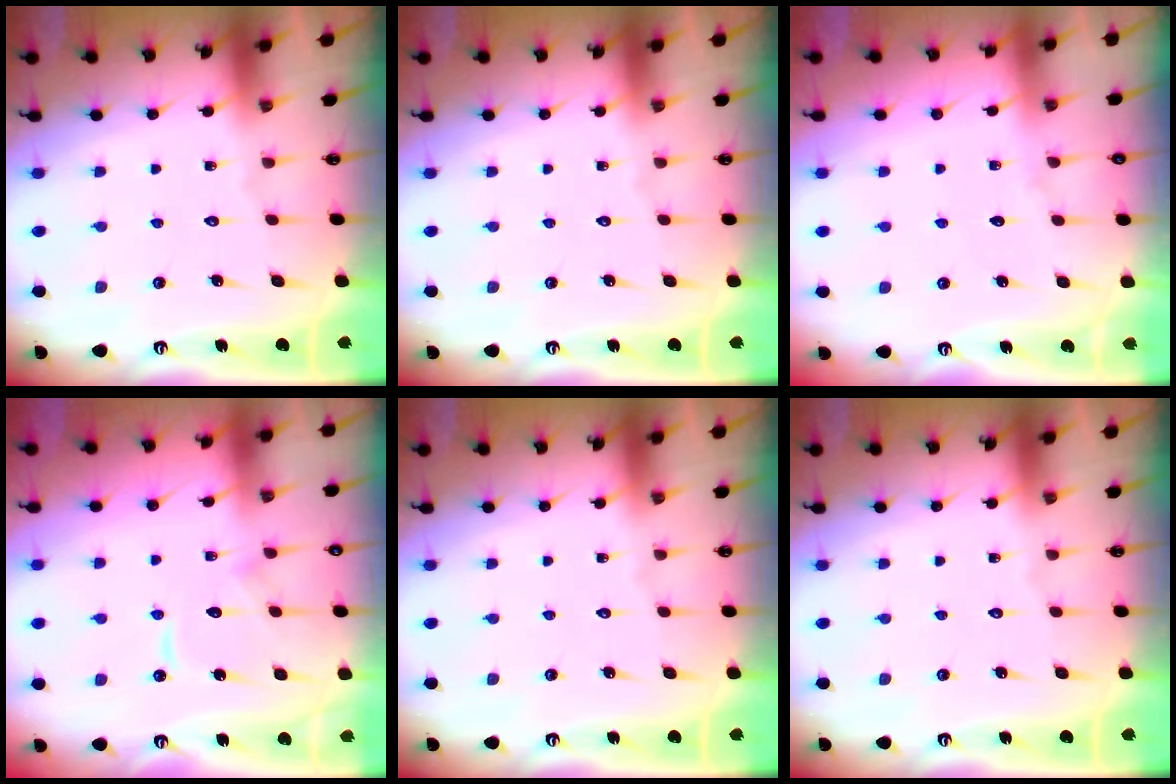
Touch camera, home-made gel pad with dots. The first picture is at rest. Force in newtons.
{"total": 0.0}
{"total": 3.3, "press": 3.3, "slide": 0.6}
{"total": 9.4, "press": 9.4, "slide": 0.8}
{"total": 0.0}
{"total": 0.0}